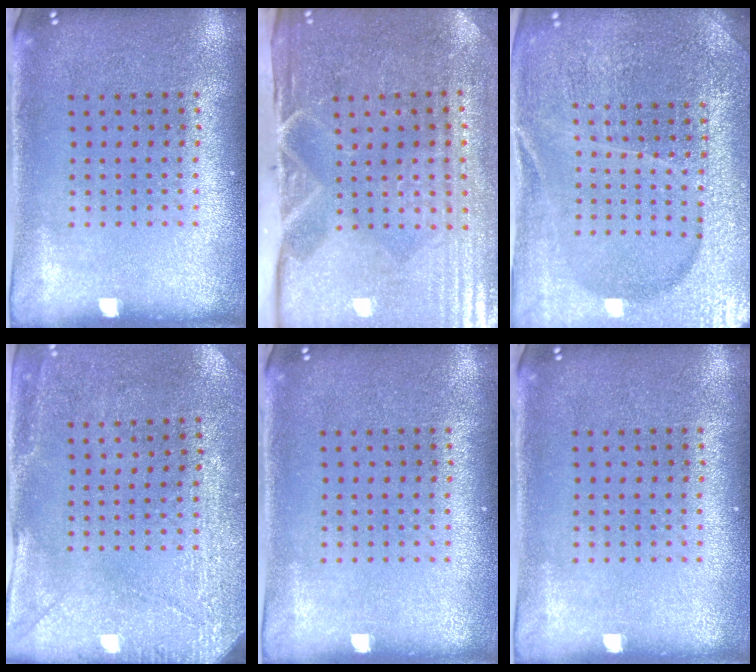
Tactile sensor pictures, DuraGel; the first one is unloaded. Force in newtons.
{"total": 4.8, "press": 4.1, "slide": 2.5}
{"total": 5.2, "press": 4.7, "slide": 2.1}
{"total": 2.9, "press": 2.4, "slide": 1.6}
{"total": 0.0}
{"total": 0.0}